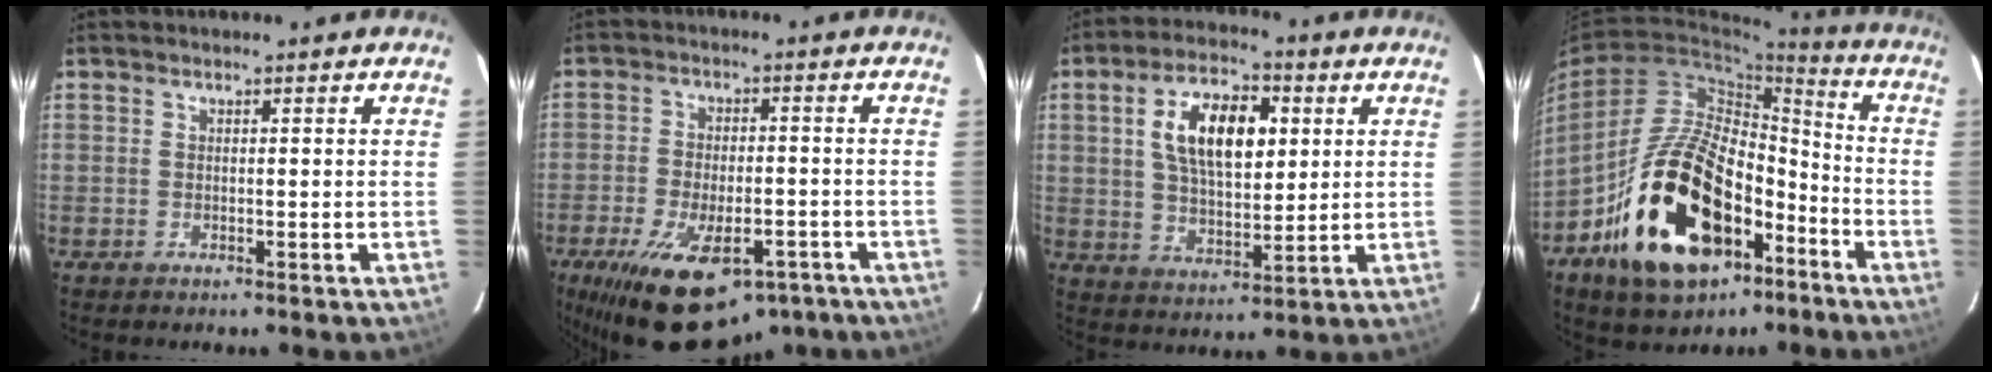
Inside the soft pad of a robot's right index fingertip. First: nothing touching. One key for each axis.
{"total": 19.4, "fx": -12.3, "fy": 8.8, "fz": 12.1, "tx": -0.239, "ty": -0.028, "tz": -0.181}
{"total": 13.3, "fx": 3.5, "fy": 6.7, "fz": 10.9, "tx": -0.193, "ty": 0.021, "tz": 0.064}
{"total": 22.5, "fx": -11.3, "fy": 11.9, "fz": 15.3, "tx": -0.283, "ty": 0.018, "tz": -0.172}